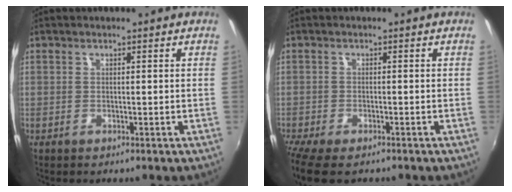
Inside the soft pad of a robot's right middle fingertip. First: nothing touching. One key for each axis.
{"total": 6.6, "fx": -5.3, "fy": 1.9, "fz": 3.5, "tx": -0.089, "ty": -0.035, "tz": -0.094}